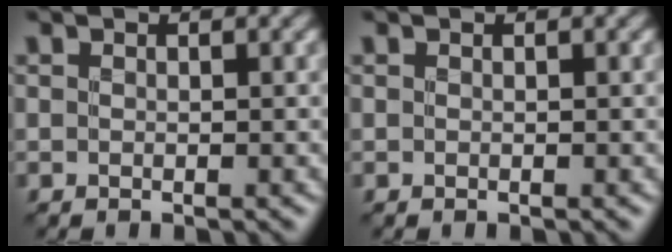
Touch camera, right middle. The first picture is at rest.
{"total": 0.0}